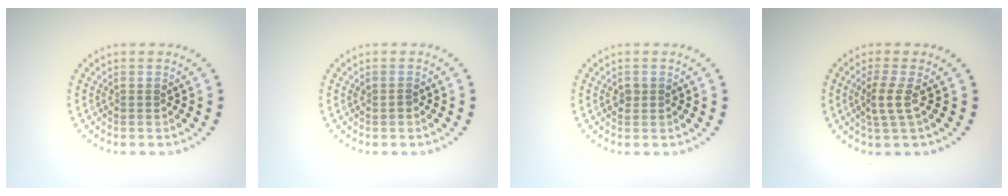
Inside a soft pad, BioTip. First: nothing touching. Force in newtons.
{"total": 0.7, "press": 0.7, "slide": 0.2}
{"total": 0.9, "press": 0.9, "slide": 0.0}
{"total": 2.2, "press": 1.5, "slide": 1.5}